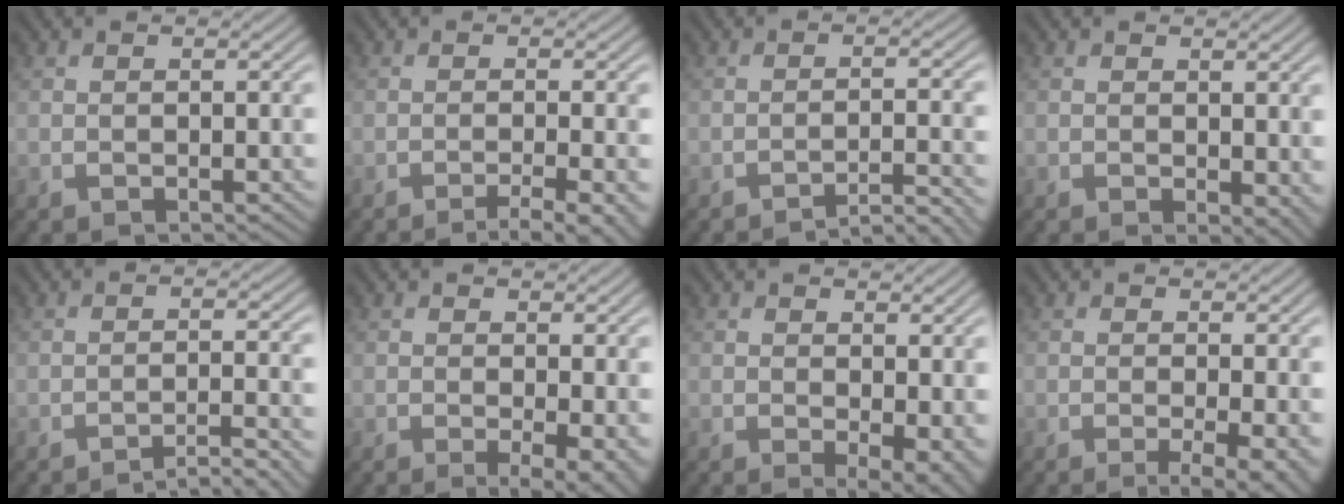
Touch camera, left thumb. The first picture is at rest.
{"total": 4.9, "force": [-2.7, 0.8, 3.9], "torque": [-0.046, 0.009, -0.049]}
{"total": 3.7, "force": [-3.1, 0.2, 2.0], "torque": [-0.025, 0.013, -0.059]}
{"total": 2.5, "force": [0.2, 1.3, 2.1], "torque": [-0.025, -0.007, 0.007]}
{"total": 4.1, "force": [-3.3, 0.3, 2.5], "torque": [-0.034, 0.014, -0.062]}
{"total": 4.1, "force": [-0.4, 1.0, 4.0], "torque": [-0.060, -0.009, -0.003]}
{"total": 4.3, "force": [0.4, 1.7, 4.0], "torque": [-0.054, -0.010, 0.012]}
{"total": 4.7, "force": [-1.1, 0.9, 4.4], "torque": [-0.065, -0.006, -0.016]}